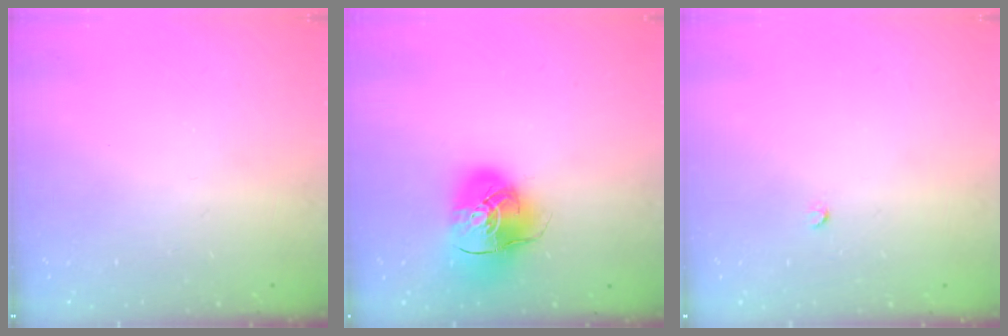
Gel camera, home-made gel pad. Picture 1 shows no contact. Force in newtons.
{"total": 13.4, "press": 13.3, "slide": 2.0}
{"total": 2.2, "press": 2.2, "slide": 0.3}